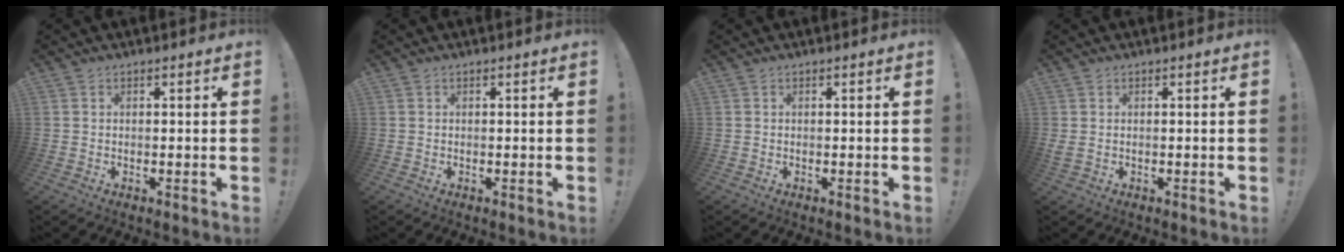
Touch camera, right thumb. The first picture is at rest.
{"total": 0.0}
{"total": 0.0}
{"total": 0.9, "force": [0.5, 0.3, 0.6], "torque": [-0.006, -0.002, 0.007]}